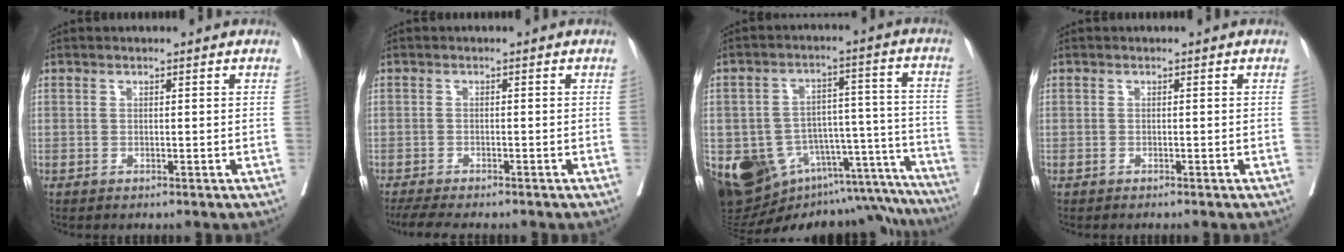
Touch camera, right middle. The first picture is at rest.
{"total": 7.4, "force": [-6.3, 1.2, 3.7], "torque": [-0.052, -0.009, -0.095]}
{"total": 20.9, "force": [-14.8, 11.0, 9.9], "torque": [-0.124, 0.060, -0.192]}
{"total": 0.6, "force": [-0.4, 0.2, 0.4], "torque": [-0.012, -0.002, -0.006]}